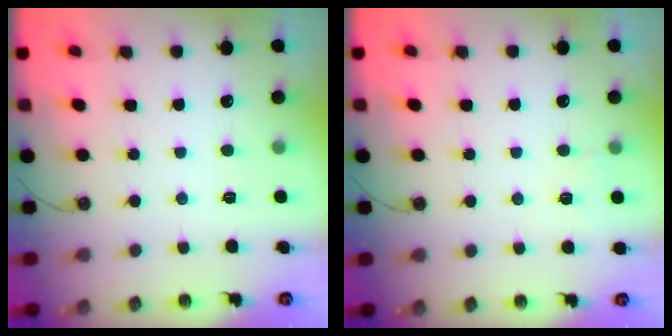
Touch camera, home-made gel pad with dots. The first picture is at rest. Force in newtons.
{"total": 5.0, "press": 4.4, "slide": 2.3}